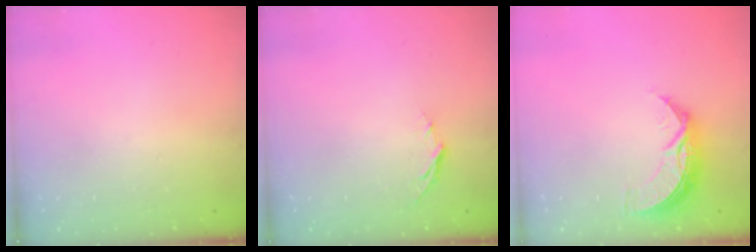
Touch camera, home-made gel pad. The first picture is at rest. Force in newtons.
{"total": 3.7, "press": 3.6, "slide": 0.4}
{"total": 8.7, "press": 8.7, "slide": 0.3}